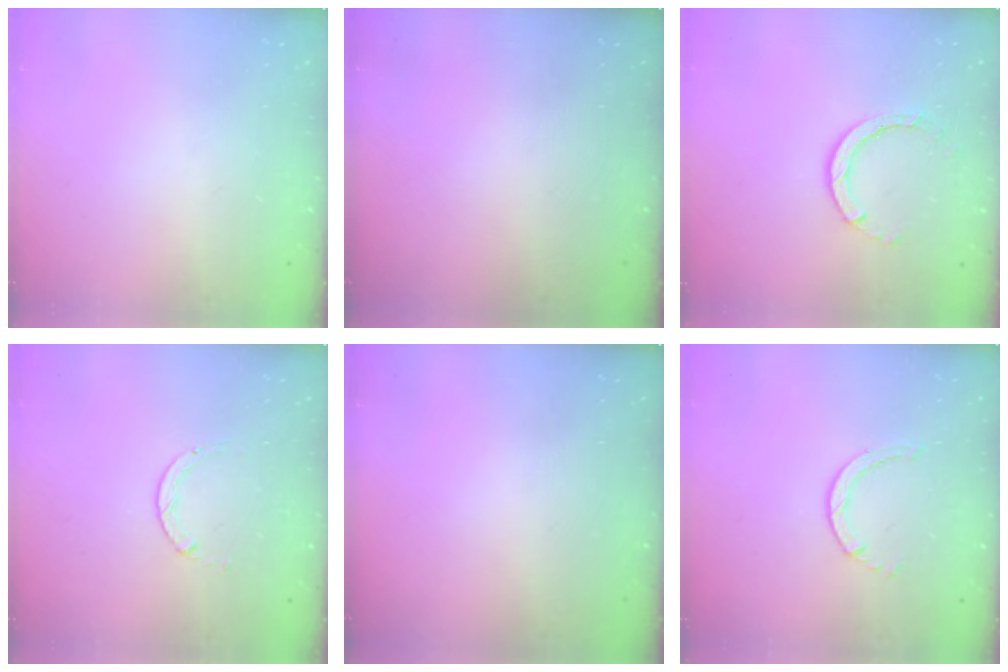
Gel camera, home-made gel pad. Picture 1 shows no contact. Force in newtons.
{"total": 0.0}
{"total": 4.7, "press": 4.7, "slide": 0.3}
{"total": 0.6, "press": 0.5, "slide": 0.1}
{"total": 0.0}
{"total": 0.6, "press": 0.6, "slide": 0.1}